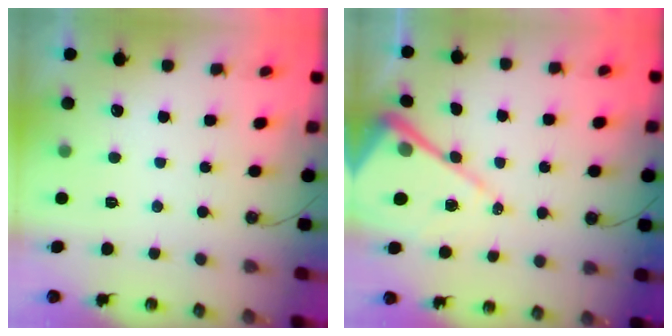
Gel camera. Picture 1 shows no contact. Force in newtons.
{"total": 13.1, "press": 13.1, "slide": 1.4}